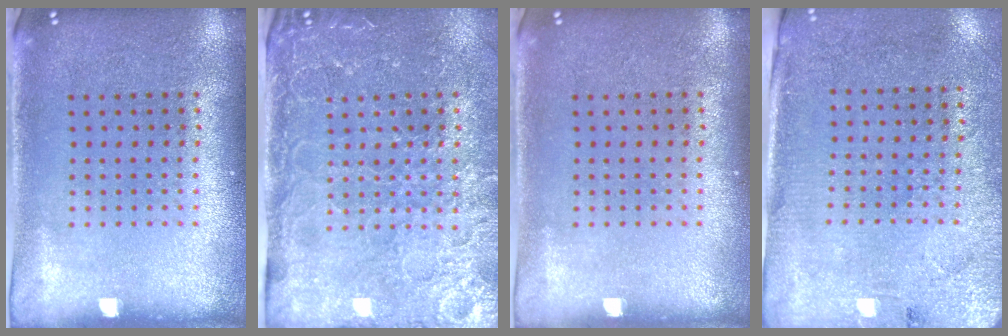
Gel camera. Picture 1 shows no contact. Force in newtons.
{"total": 4.2, "press": 3.8, "slide": 1.8}
{"total": 0.0}
{"total": 2.8, "press": 2.4, "slide": 1.3}